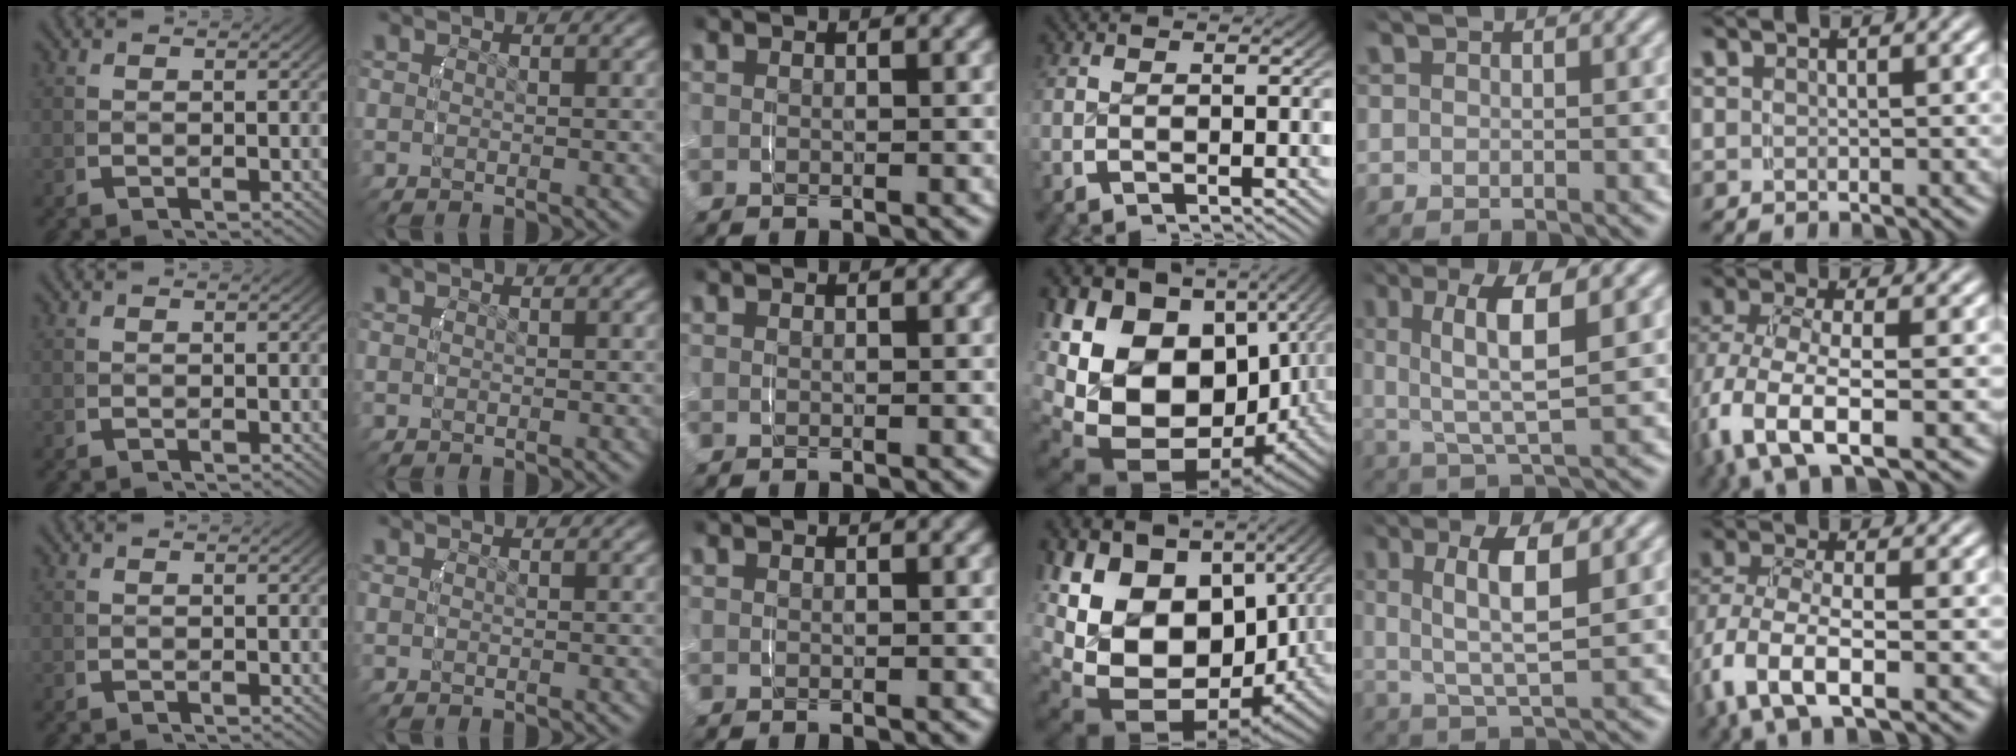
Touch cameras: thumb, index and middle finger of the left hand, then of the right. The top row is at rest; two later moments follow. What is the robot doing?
{"motion": "grasp_and_lifting", "object": "towel"}